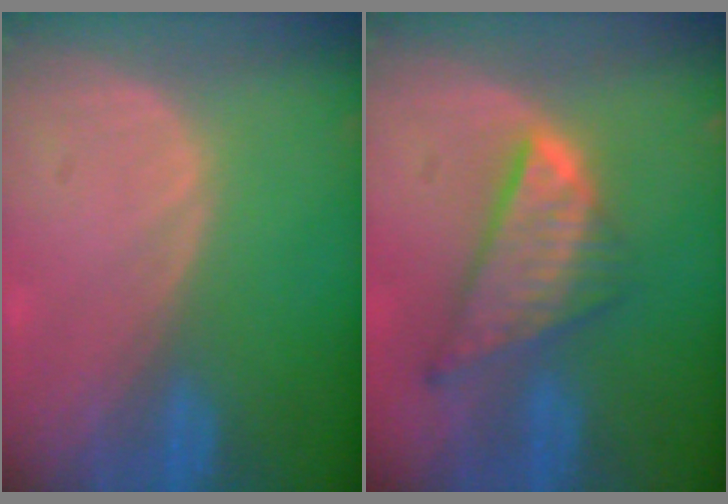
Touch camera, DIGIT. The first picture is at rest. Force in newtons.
{"total": 8.7, "press": 7.5, "slide": 4.4}